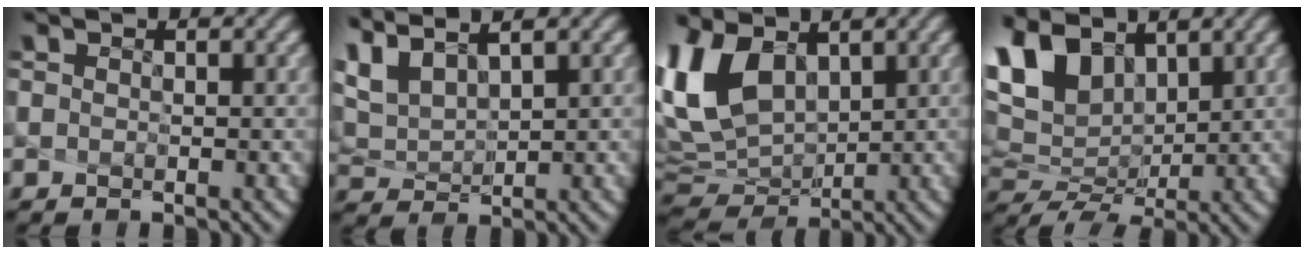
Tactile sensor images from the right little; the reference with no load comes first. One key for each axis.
{"total": 4.0, "fx": 2.8, "fy": 1.1, "fz": 2.6, "tx": -0.075, "ty": 0.005, "tz": 0.070}
{"total": 9.2, "fx": 2.6, "fy": 5.5, "fz": 6.9, "tx": -0.177, "ty": 0.003, "tz": 0.056}
{"total": 8.0, "fx": 3.9, "fy": 4.2, "fz": 5.5, "tx": -0.138, "ty": 0.004, "tz": 0.083}